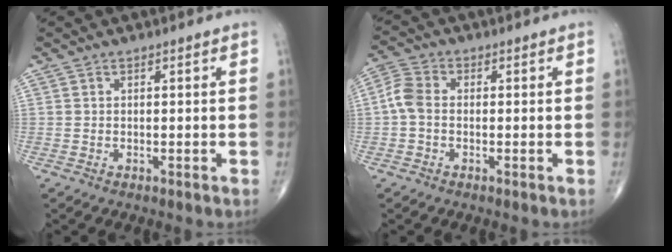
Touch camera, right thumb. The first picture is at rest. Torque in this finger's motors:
{"motor_torque": [0.18, 0.19, 0.04, -0.12, 0.02]}